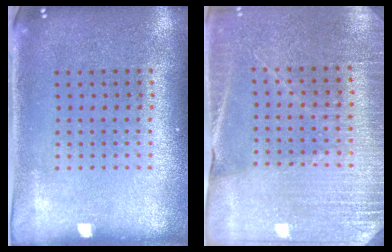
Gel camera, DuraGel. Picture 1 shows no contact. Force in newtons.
{"total": 2.9, "press": 2.9, "slide": 0.2}